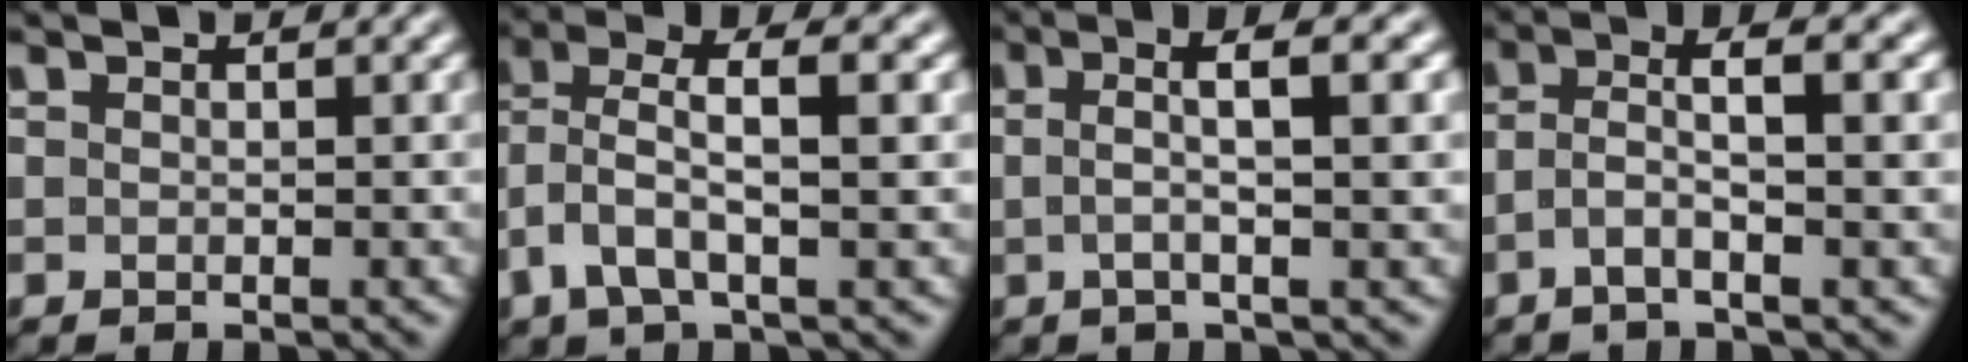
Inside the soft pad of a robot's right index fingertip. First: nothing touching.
{"total": 3.8, "force": [0.7, 1.8, 3.2], "torque": [-0.084, -0.015, 0.022]}
{"total": 3.8, "force": [0.8, 0.0, 3.7], "torque": [-0.054, 0.010, 0.009]}
{"total": 3.0, "force": [-0.8, 0.1, 2.9], "torque": [-0.053, -0.006, -0.012]}